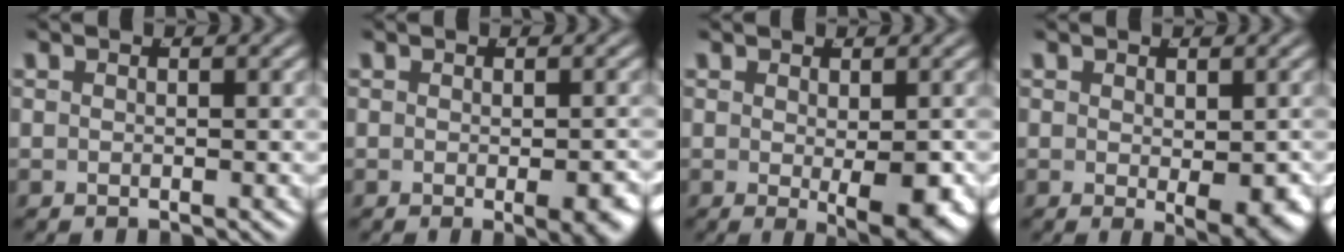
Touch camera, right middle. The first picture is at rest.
{"total": 2.1, "force": [-0.9, 0.4, 1.9], "torque": [-0.015, -0.005, -0.012]}
{"total": 4.3, "force": [-0.9, 0.9, 4.1], "torque": [-0.045, -0.021, -0.002]}
{"total": 3.3, "force": [-0.5, 0.9, 3.1], "torque": [-0.028, -0.020, 0.003]}